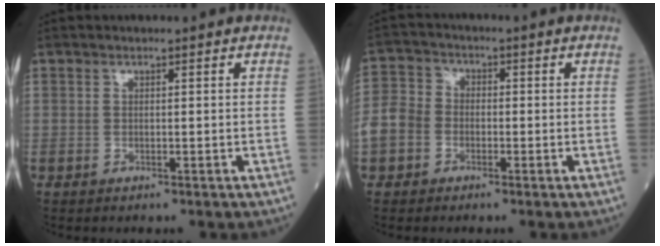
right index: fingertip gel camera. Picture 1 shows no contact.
{"total": 6.4, "force": [-2.0, 5.4, 2.9], "torque": [-0.086, 0.021, -0.046]}